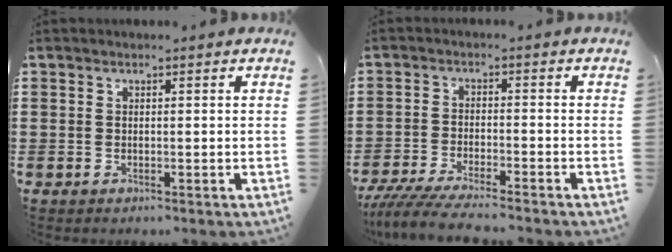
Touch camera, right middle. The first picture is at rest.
{"total": 5.0, "force": [-4.7, 0.1, 1.9], "torque": [-0.051, -0.018, -0.094]}